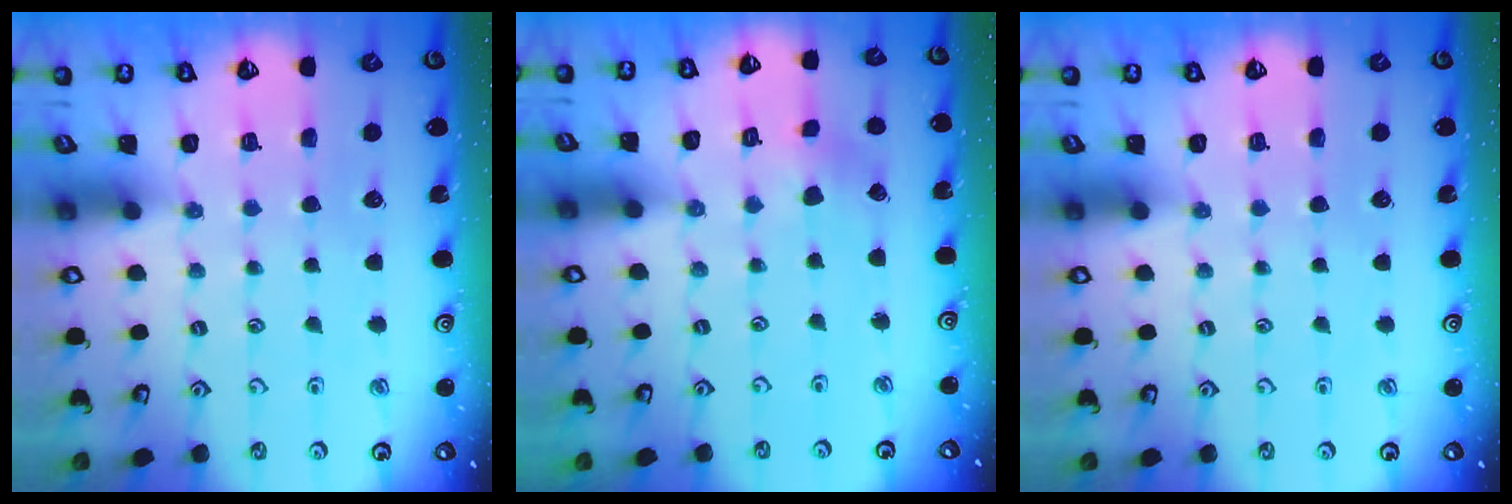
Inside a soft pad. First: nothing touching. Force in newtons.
{"total": 4.2, "press": 4.2, "slide": 0.6}
{"total": 0.0}